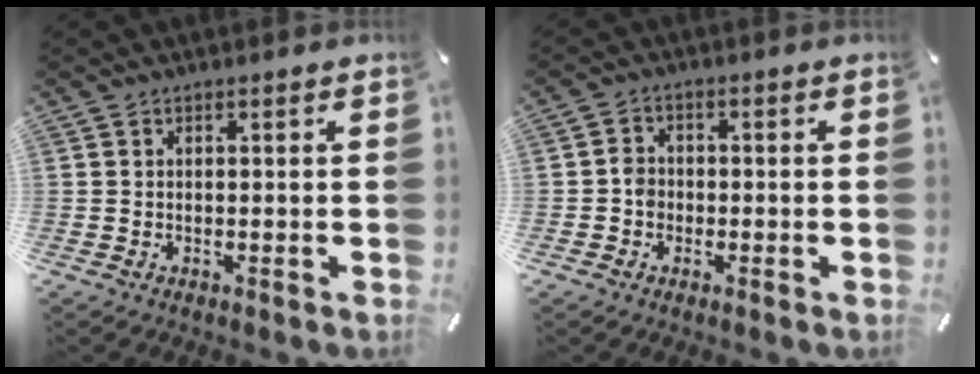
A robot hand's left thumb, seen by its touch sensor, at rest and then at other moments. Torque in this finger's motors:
{"motor_torque": [0.12, 0.08, -0.01, -0.03, 0.00]}